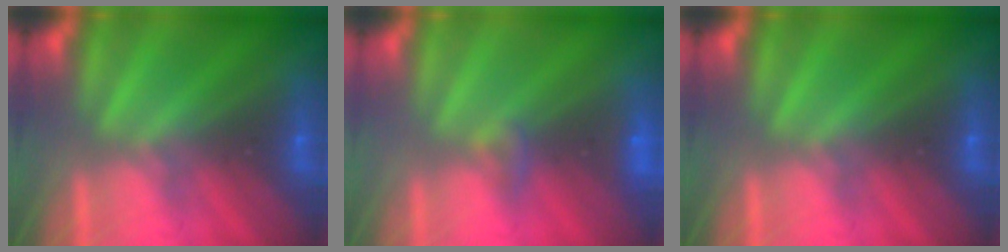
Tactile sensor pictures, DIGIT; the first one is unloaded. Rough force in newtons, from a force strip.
{"total": 1.4}
{"total": 0.0}